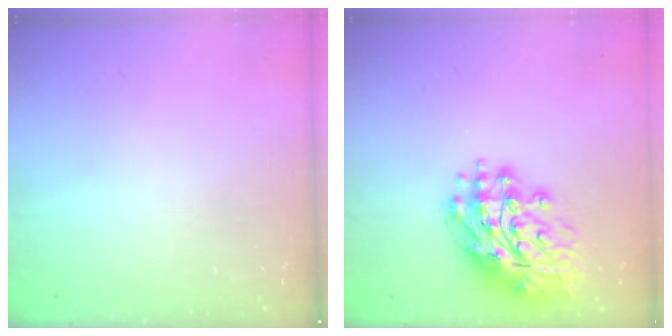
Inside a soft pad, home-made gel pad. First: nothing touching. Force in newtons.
{"total": 14.3, "press": 14.2, "slide": 1.9}